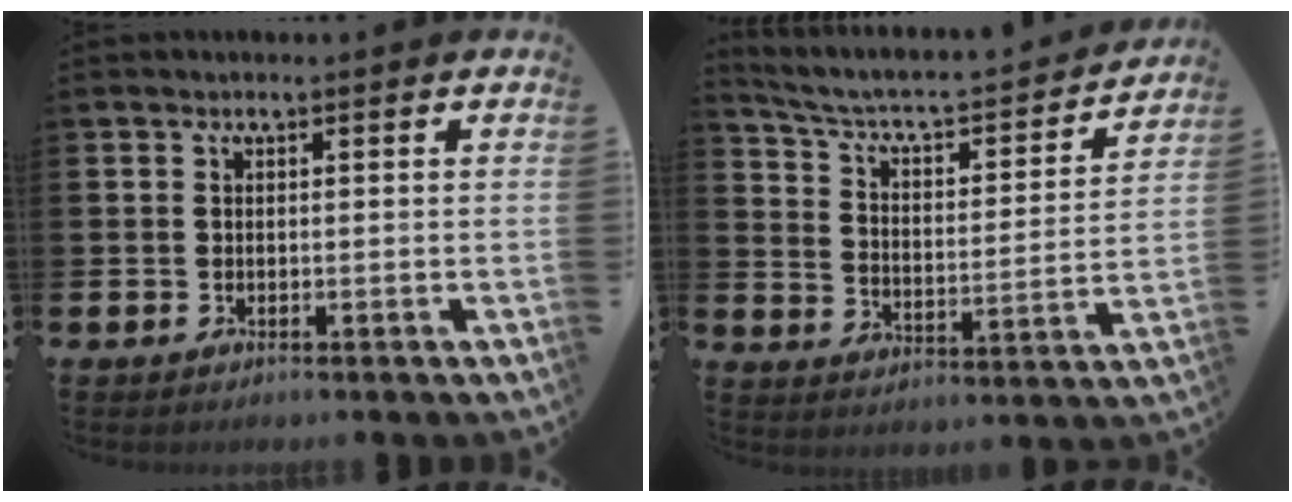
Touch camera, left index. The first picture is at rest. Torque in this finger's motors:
{"motor_torque": [0.36, -0.72, 0.18, 0.09]}